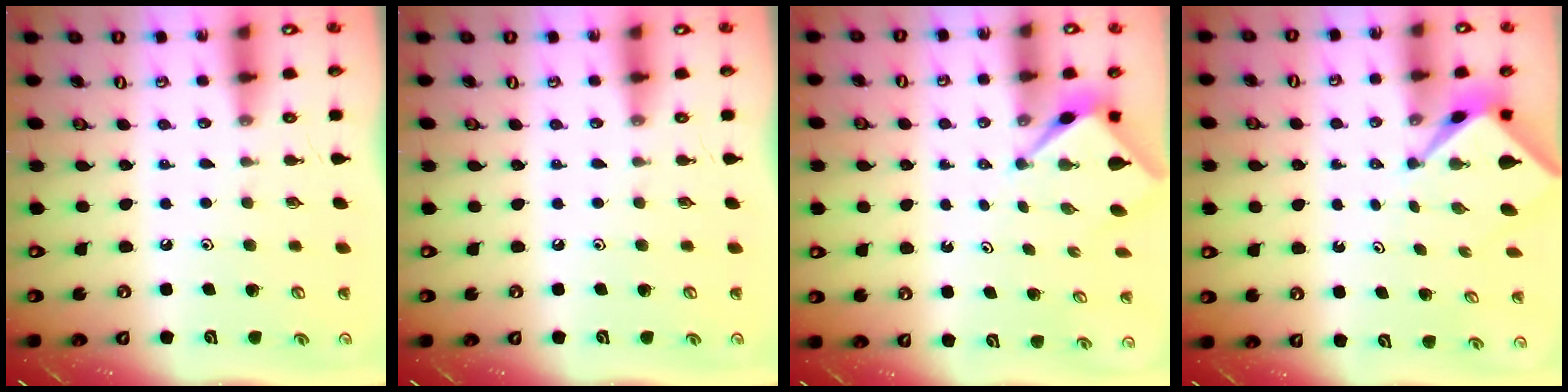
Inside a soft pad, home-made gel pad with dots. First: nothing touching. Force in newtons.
{"total": 0.0}
{"total": 2.6, "press": 2.6, "slide": 0.1}
{"total": 2.4, "press": 2.3, "slide": 0.3}